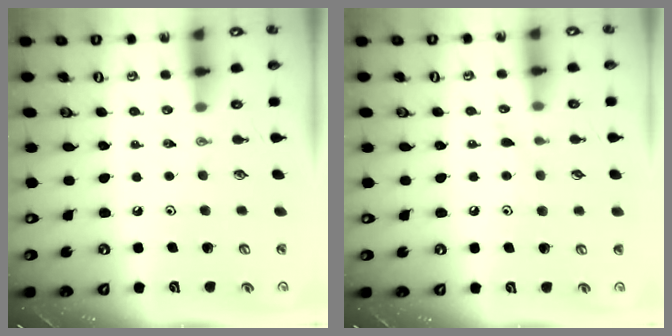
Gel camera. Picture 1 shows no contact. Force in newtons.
{"total": 5.5, "press": 5.4, "slide": 0.7}